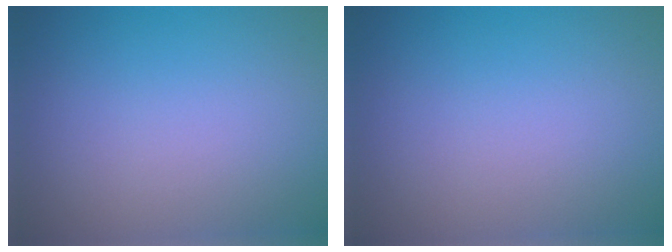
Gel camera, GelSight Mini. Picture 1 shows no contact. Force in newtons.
{"total": 0.0}